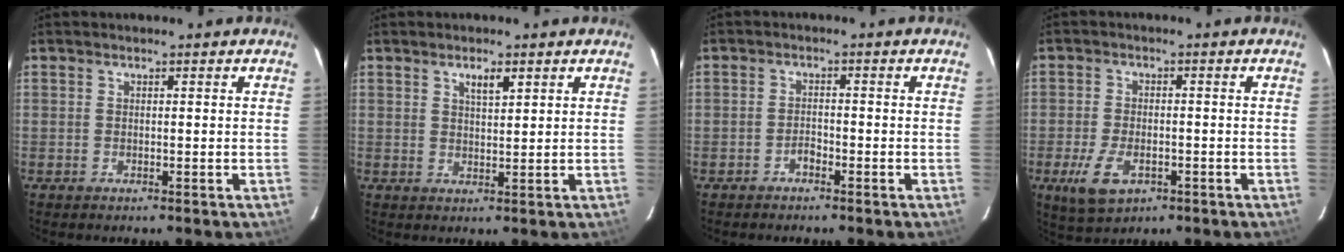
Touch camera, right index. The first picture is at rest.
{"total": 2.8, "force": [1.7, 0.9, 2.1], "torque": [-0.032, 0.004, 0.030]}
{"total": 1.5, "force": [-1.3, 0.6, 0.5], "torque": [-0.009, 0.002, -0.024]}
{"total": 7.6, "force": [-3.2, 4.1, 5.5], "torque": [-0.127, -0.010, -0.052]}